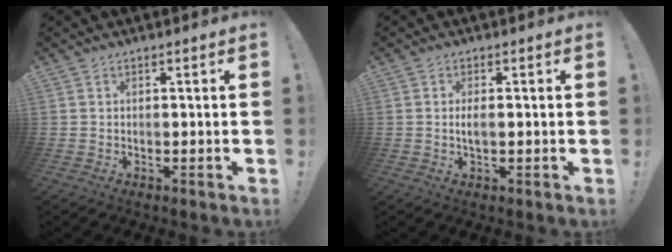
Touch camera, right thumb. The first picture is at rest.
{"total": 2.4, "force": [-0.3, 0.8, 2.2], "torque": [-0.043, -0.003, -0.009]}